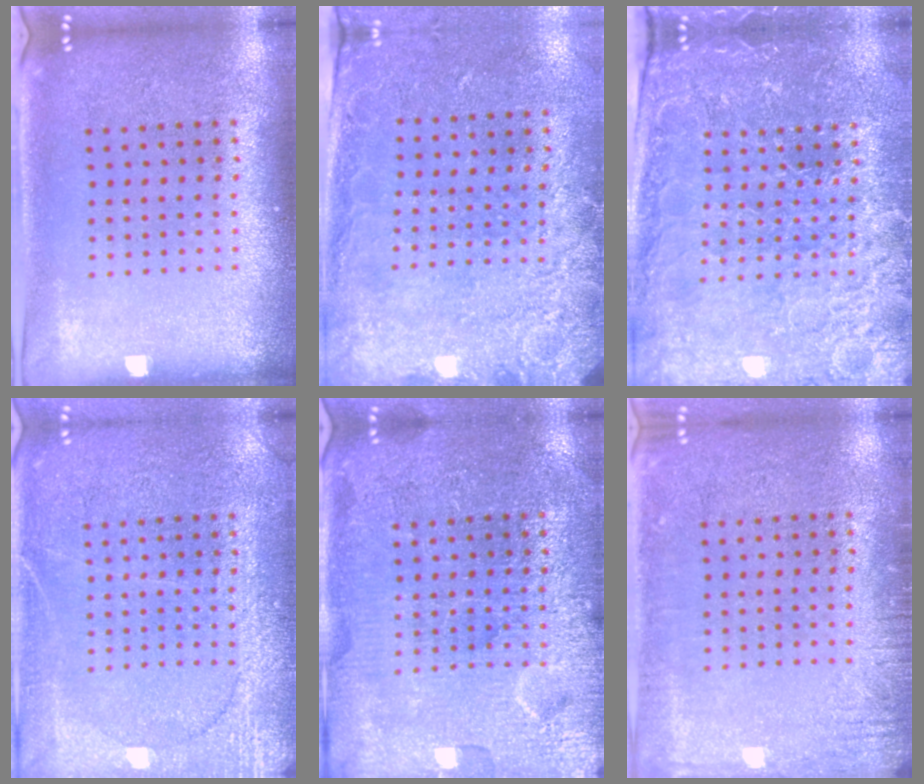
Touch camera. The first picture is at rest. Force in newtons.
{"total": 2.7, "press": 2.0, "slide": 1.8}
{"total": 3.7, "press": 3.6, "slide": 1.0}
{"total": 4.3, "press": 4.3, "slide": 0.6}
{"total": 3.9, "press": 3.9, "slide": 0.5}
{"total": 2.3, "press": 2.2, "slide": 0.3}